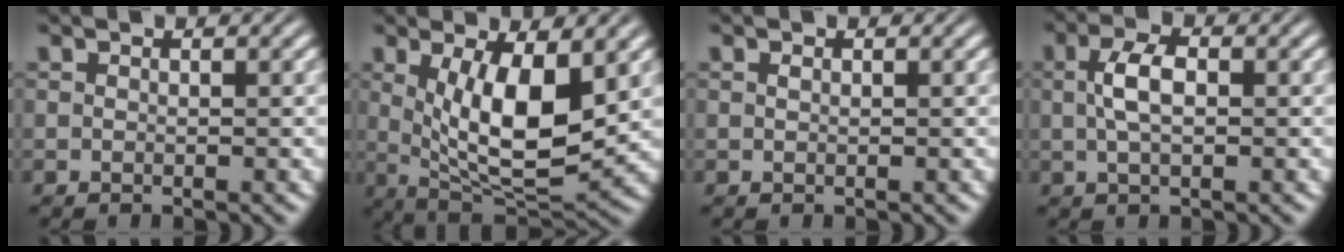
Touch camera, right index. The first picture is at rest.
{"total": 9.9, "force": [0.9, 4.6, 8.8], "torque": [-0.143, -0.037, 0.039]}
{"total": 0.6, "force": [0.1, -0.6, 0.0], "torque": [0.001, -0.004, 0.006]}
{"total": 2.4, "force": [0.2, 0.2, 2.4], "torque": [-0.041, 0.003, 0.008]}